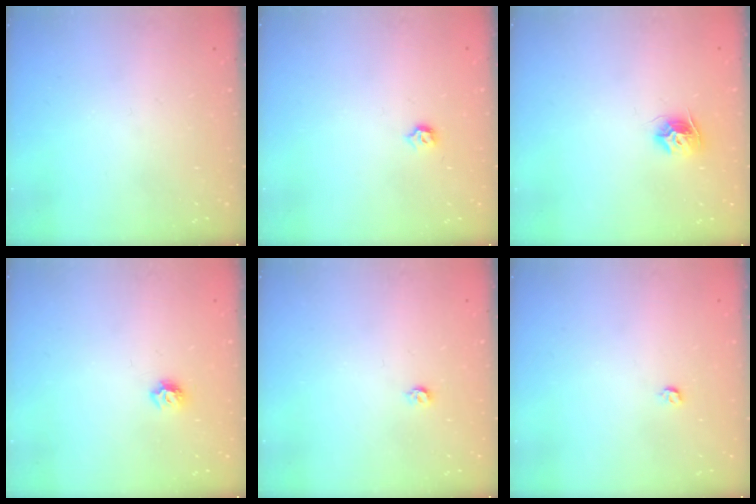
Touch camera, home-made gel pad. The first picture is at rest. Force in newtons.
{"total": 3.4, "press": 3.3, "slide": 0.6}
{"total": 8.7, "press": 8.6, "slide": 0.4}
{"total": 6.5, "press": 6.5, "slide": 0.8}
{"total": 3.0, "press": 3.0, "slide": 0.5}
{"total": 3.2, "press": 3.2, "slide": 0.6}